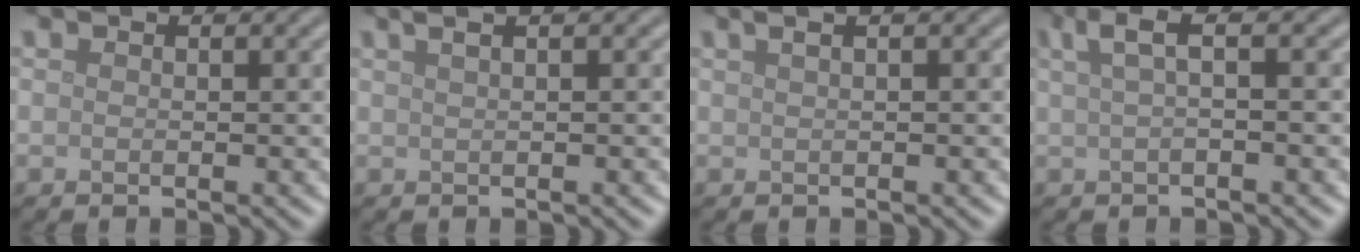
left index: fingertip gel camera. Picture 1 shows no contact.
{"total": 4.5, "force": [2.4, 2.2, 3.1], "torque": [-0.019, 0.035, 0.008]}
{"total": 3.9, "force": [2.0, 2.0, 2.8], "torque": [-0.018, 0.027, 0.003]}
{"total": 2.9, "force": [0.9, 0.8, 2.6], "torque": [-0.044, 0.007, 0.016]}